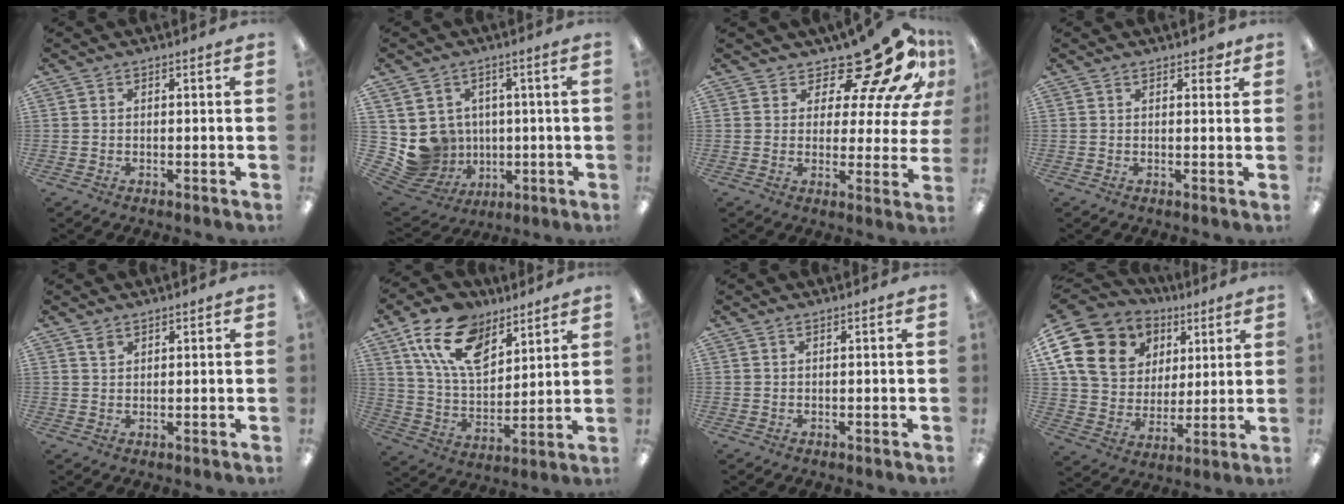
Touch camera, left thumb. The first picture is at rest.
{"total": 8.3, "force": [0.8, 8.2, 0.8], "torque": [-0.054, -0.020, 0.027]}
{"total": 16.6, "force": [13.0, 5.4, 8.7], "torque": [-0.116, -0.113, 0.213]}
{"total": 2.5, "force": [1.3, 1.2, 1.7], "torque": [-0.018, -0.005, 0.019]}
{"total": 1.5, "force": [1.2, 0.9, 0.2], "torque": [0.004, -0.008, 0.022]}
{"total": 16.6, "force": [9.6, 9.6, 9.5], "torque": [-0.183, -0.028, 0.180]}
{"total": 0.0}
{"total": 17.3, "force": [7.6, 13.8, 7.2], "torque": [-0.149, -0.034, 0.149]}